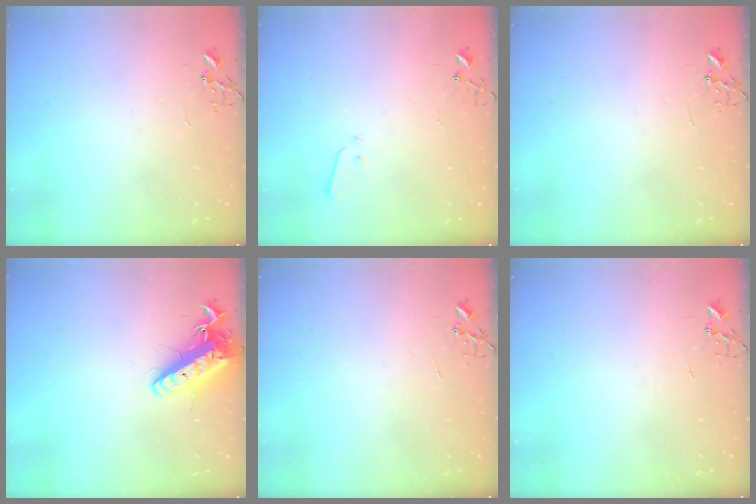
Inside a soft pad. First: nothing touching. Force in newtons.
{"total": 2.9, "press": 2.8, "slide": 0.7}
{"total": 0.0}
{"total": 15.2, "press": 14.9, "slide": 2.9}
{"total": 0.0}
{"total": 0.0}